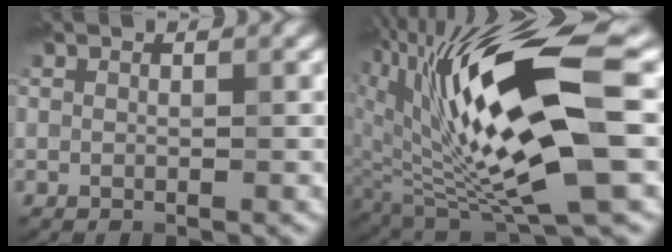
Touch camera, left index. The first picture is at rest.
{"total": 14.4, "force": [1.7, 4.6, 13.6], "torque": [-0.241, -0.010, 0.034]}